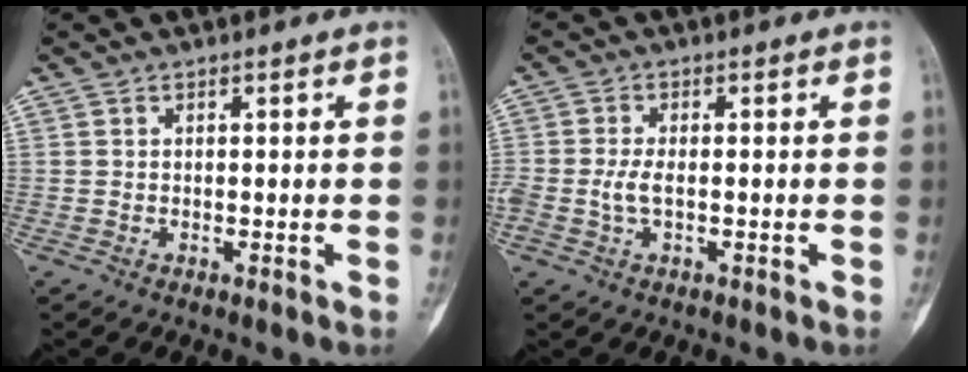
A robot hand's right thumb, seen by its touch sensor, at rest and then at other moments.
{"total": 3.1, "force": [-0.5, 1.5, 2.7], "torque": [-0.069, 0.005, -0.009]}